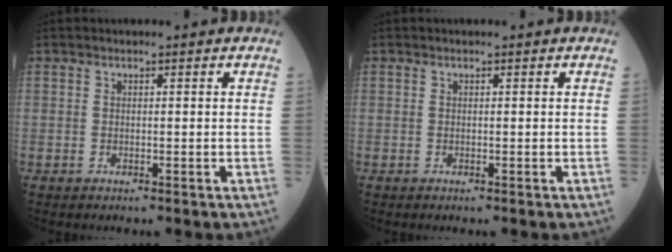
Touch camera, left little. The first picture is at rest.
{"total": 0.0}